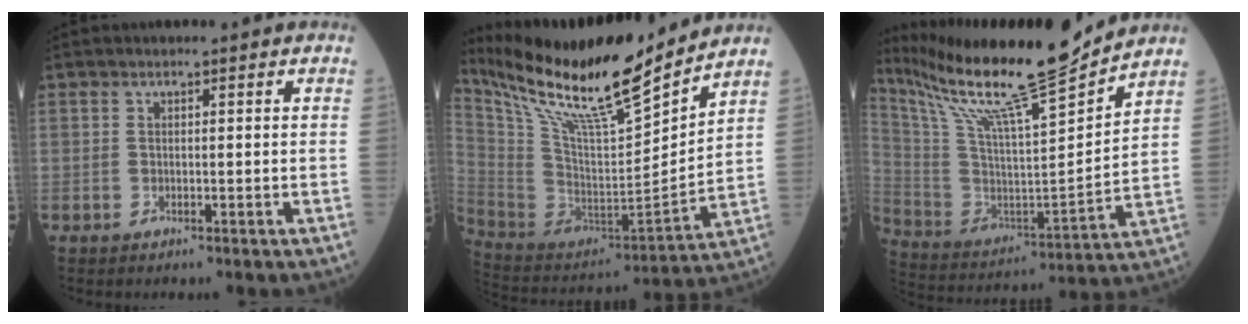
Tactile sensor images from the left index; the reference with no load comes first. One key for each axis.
{"total": 23.8, "fx": 19.8, "fy": 1.5, "fz": 13.1, "tx": -0.237, "ty": -0.018, "tz": 0.352}
{"total": 21.2, "fx": 18.3, "fy": -1.0, "fz": 10.7, "tx": -0.202, "ty": -0.033, "tz": 0.317}